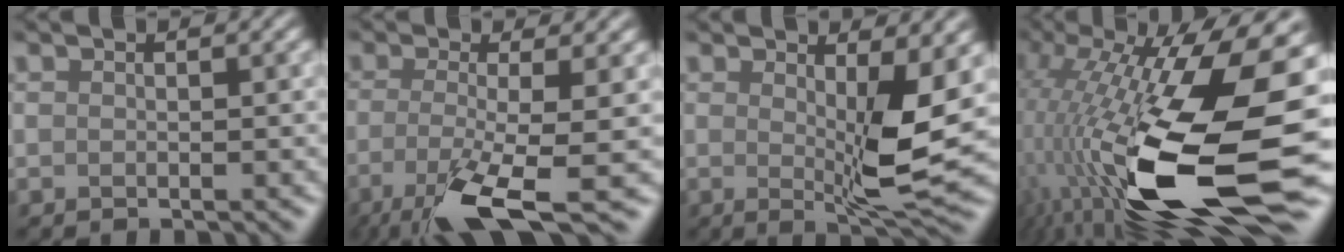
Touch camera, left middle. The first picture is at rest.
{"total": 7.6, "force": [-5.1, 0.8, 5.6], "torque": [-0.128, -0.020, -0.084]}
{"total": 4.8, "force": [-0.1, 0.0, 4.8], "torque": [-0.093, -0.019, 0.015]}
{"total": 16.7, "force": [-4.7, 5.2, 15.2], "torque": [-0.328, 0.000, -0.071]}